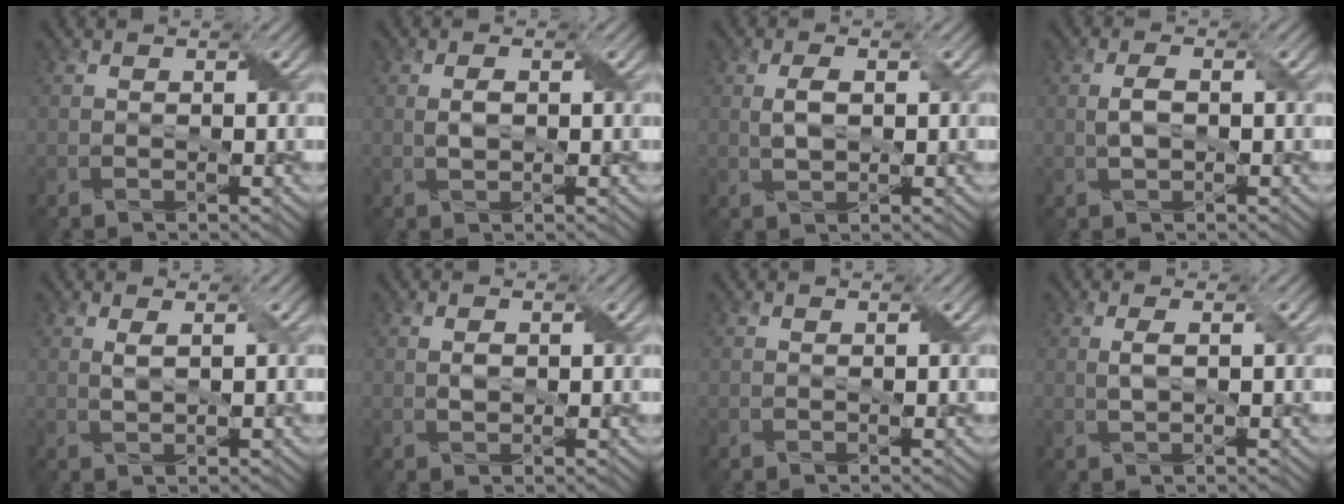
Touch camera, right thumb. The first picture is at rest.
{"total": 1.6, "force": [0.1, 0.8, 1.4], "torque": [-0.031, 0.003, 0.003]}
{"total": 2.7, "force": [0.4, 1.3, 2.3], "torque": [-0.052, 0.002, 0.008]}
{"total": 2.3, "force": [-0.1, 1.1, 2.1], "torque": [-0.049, 0.004, -0.002]}
{"total": 1.4, "force": [0.6, 0.3, 1.3], "torque": [-0.032, 0.001, 0.013]}
{"total": 1.4, "force": [0.2, 0.9, 1.1], "torque": [-0.023, 0.002, 0.006]}
{"total": 0.0}
{"total": 1.8, "force": [0.3, 0.4, 1.7], "torque": [-0.042, 0.004, 0.007]}